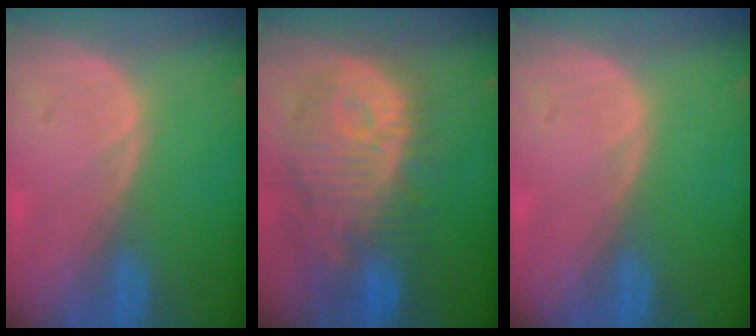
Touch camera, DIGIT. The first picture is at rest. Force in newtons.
{"total": 12.0, "press": 10.9, "slide": 5.0}
{"total": 0.0}